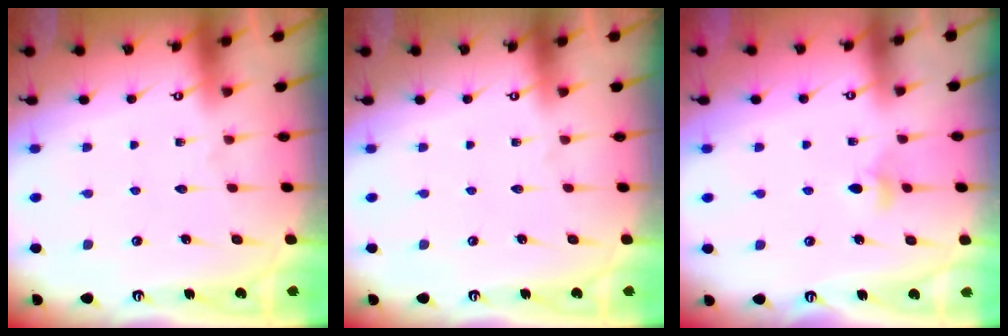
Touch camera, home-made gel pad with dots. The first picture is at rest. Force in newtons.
{"total": 0.0}
{"total": 3.8, "press": 3.7, "slide": 0.7}